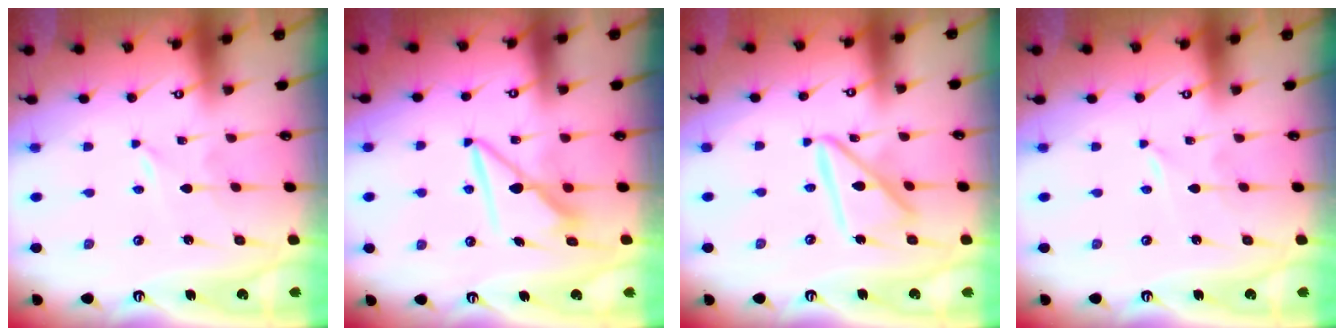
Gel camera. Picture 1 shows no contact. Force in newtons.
{"total": 8.6, "press": 8.6, "slide": 0.6}
{"total": 14.2, "press": 14.1, "slide": 1.4}
{"total": 0.0}